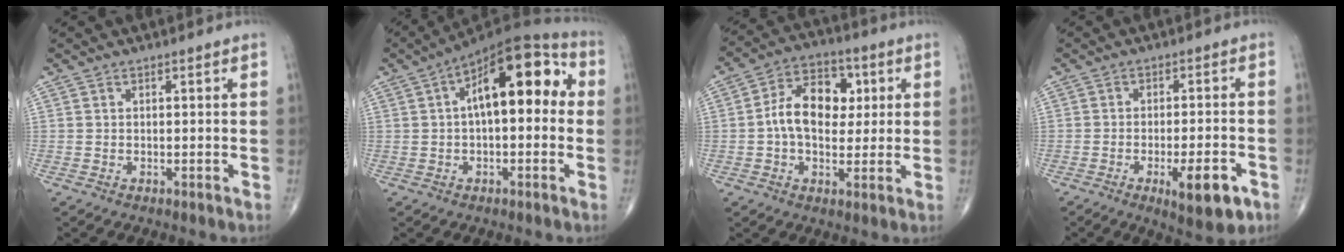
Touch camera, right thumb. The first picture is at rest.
{"total": 17.3, "force": [3.0, 8.0, 15.0], "torque": [-0.198, 0.046, 0.036]}
{"total": 12.0, "force": [1.2, 8.1, 8.8], "torque": [-0.120, 0.018, 0.013]}
{"total": 9.3, "force": [-4.2, 2.8, 7.8], "torque": [-0.109, 0.010, -0.053]}